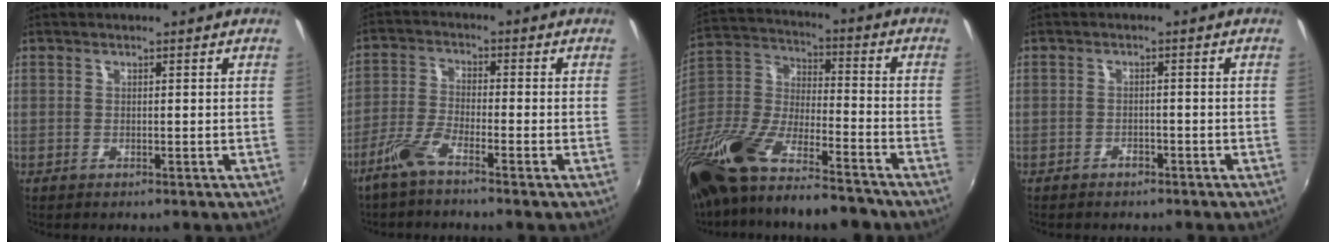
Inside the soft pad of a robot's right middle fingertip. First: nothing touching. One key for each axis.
{"total": 5.4, "fx": -4.0, "fy": 0.4, "fz": 3.6, "tx": -0.087, "ty": -0.001, "tz": -0.084}
{"total": 25.2, "fx": -17.8, "fy": 8.2, "fz": 15.8, "tx": -0.337, "ty": -0.040, "tz": -0.317}
{"total": 2.0, "fx": -1.7, "fy": 0.9, "fz": 0.5, "tx": -0.015, "ty": -0.002, "tz": -0.025}